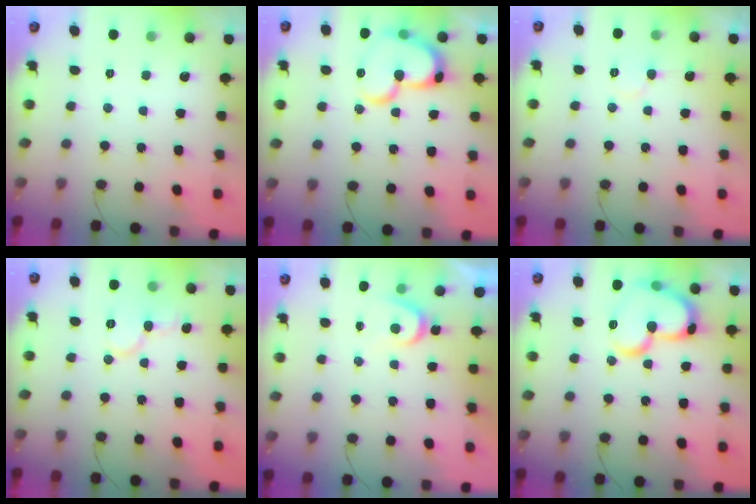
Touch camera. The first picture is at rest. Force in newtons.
{"total": 16.8, "press": 16.7, "slide": 1.6}
{"total": 6.3, "press": 6.3, "slide": 0.7}
{"total": 10.0, "press": 9.9, "slide": 1.0}
{"total": 3.8, "press": 3.8, "slide": 0.5}
{"total": 19.0, "press": 18.9, "slide": 1.8}